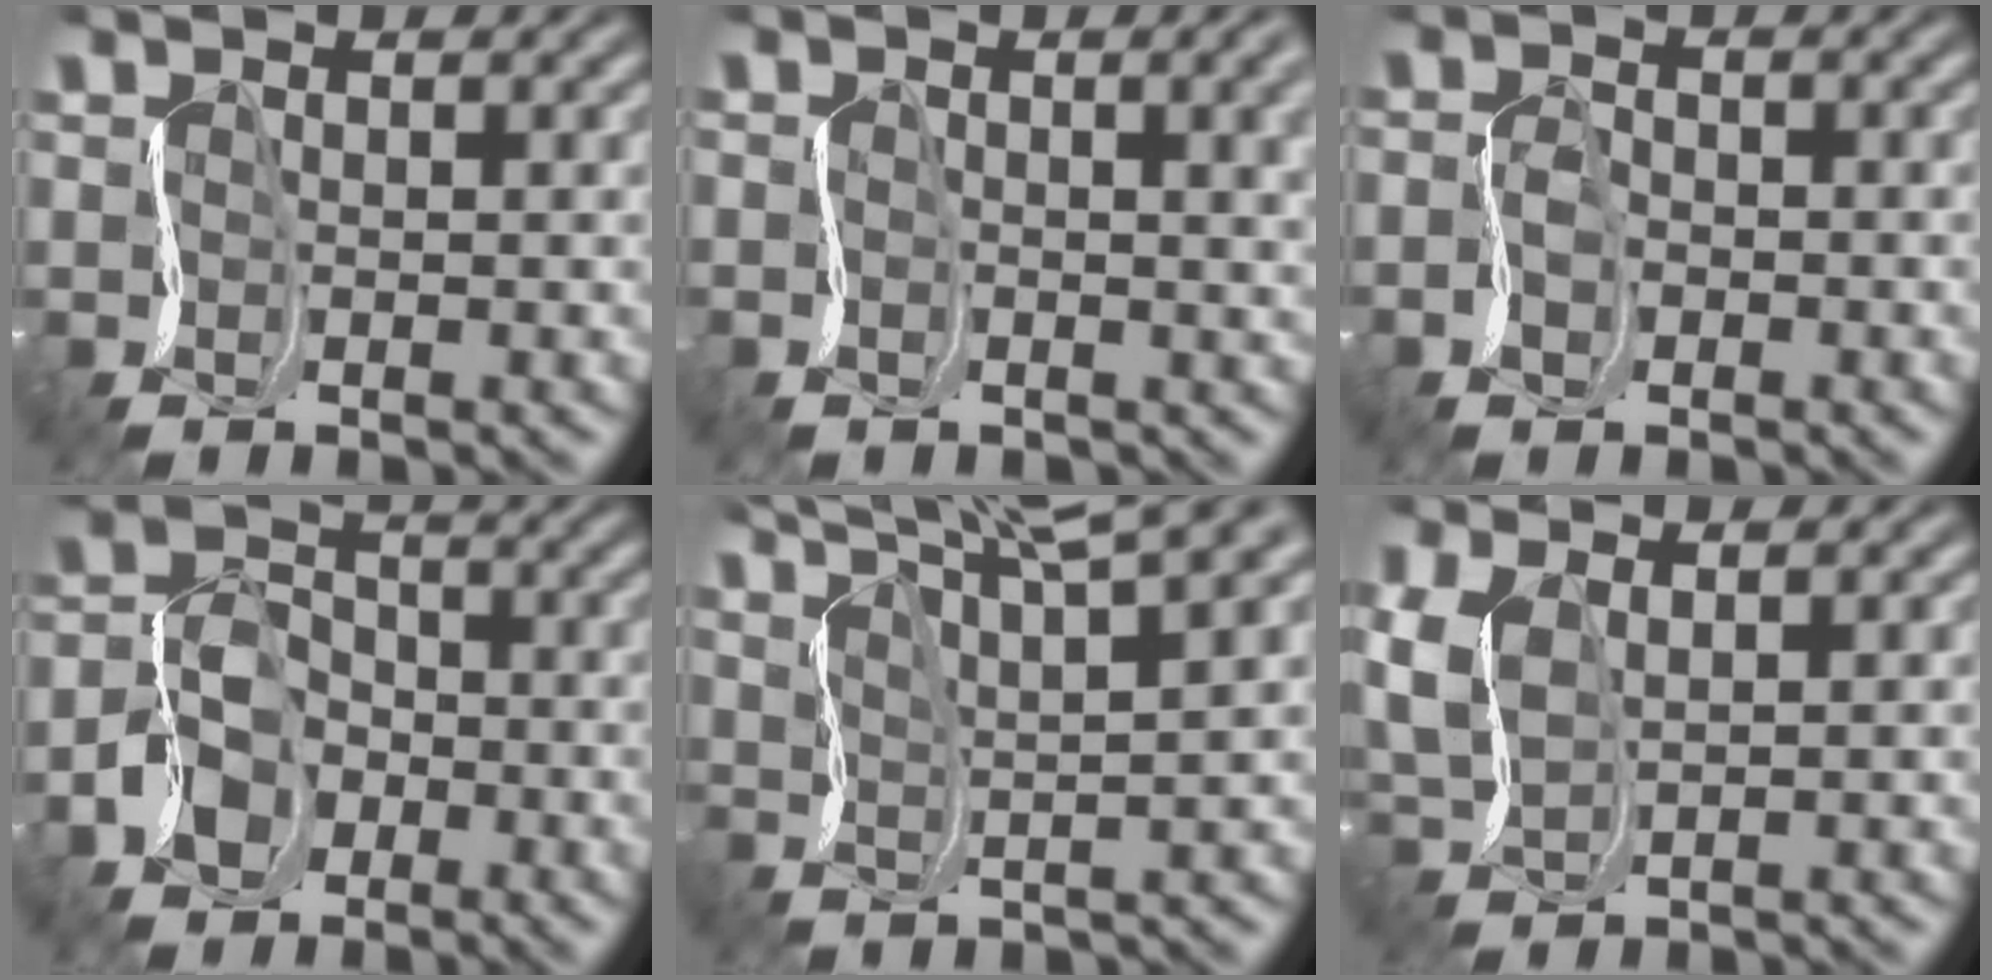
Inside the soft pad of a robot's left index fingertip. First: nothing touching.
{"total": 5.6, "force": [0.9, 3.1, 4.6], "torque": [-0.048, 0.019, 0.000]}
{"total": 1.1, "force": [-0.8, 0.7, 0.3], "torque": [-0.021, 0.010, -0.024]}
{"total": 3.5, "force": [-2.0, 2.7, 0.8], "torque": [-0.031, 0.016, -0.049]}
{"total": 8.5, "force": [7.3, 0.6, 4.4], "torque": [-0.078, 0.032, 0.087]}
{"total": 2.3, "force": [1.5, 1.0, 1.4], "torque": [-0.055, 0.012, 0.029]}